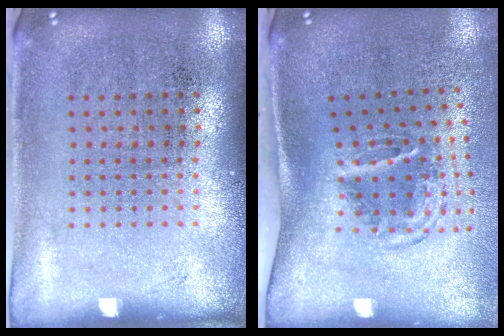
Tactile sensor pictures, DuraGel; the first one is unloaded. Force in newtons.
{"total": 1.9, "press": 1.2, "slide": 1.5}